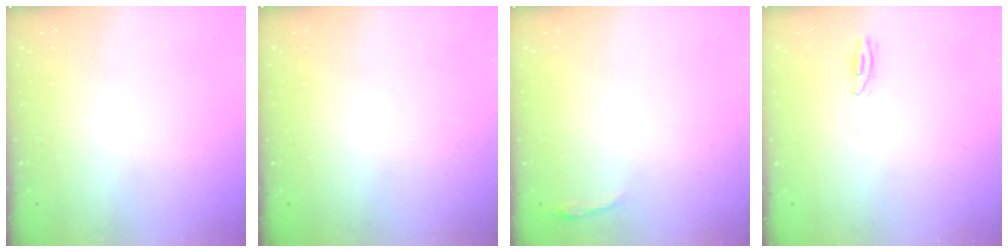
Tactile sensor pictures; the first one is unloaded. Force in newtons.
{"total": 0.0}
{"total": 2.8, "press": 2.8, "slide": 0.6}
{"total": 3.4, "press": 2.9, "slide": 1.7}